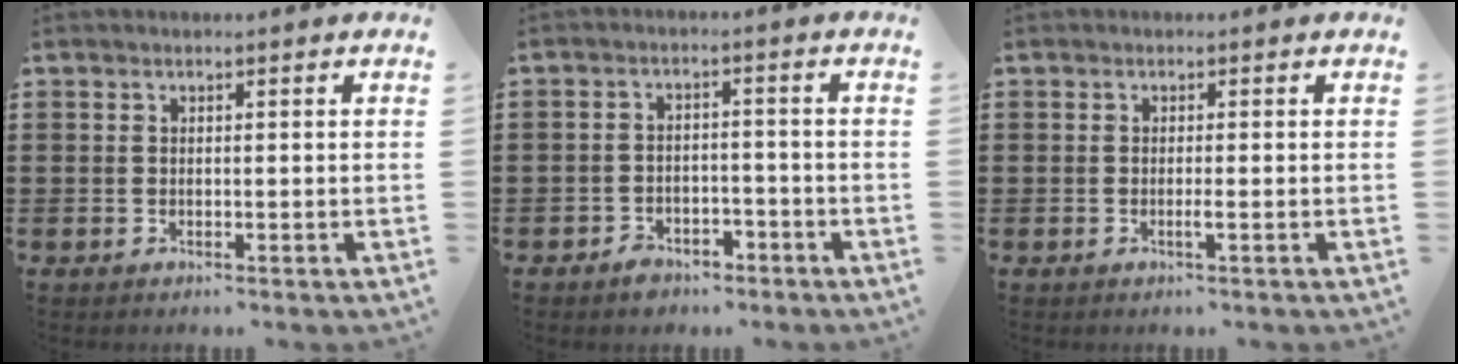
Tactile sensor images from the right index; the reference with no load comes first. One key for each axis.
{"total": 3.0, "fx": -2.6, "fy": 1.4, "fz": 0.5, "tx": -0.014, "ty": 0.007, "tz": -0.052}
{"total": 1.0, "fx": -0.4, "fy": 0.0, "fz": 0.9, "tx": -0.024, "ty": -0.007, "tz": -0.009}